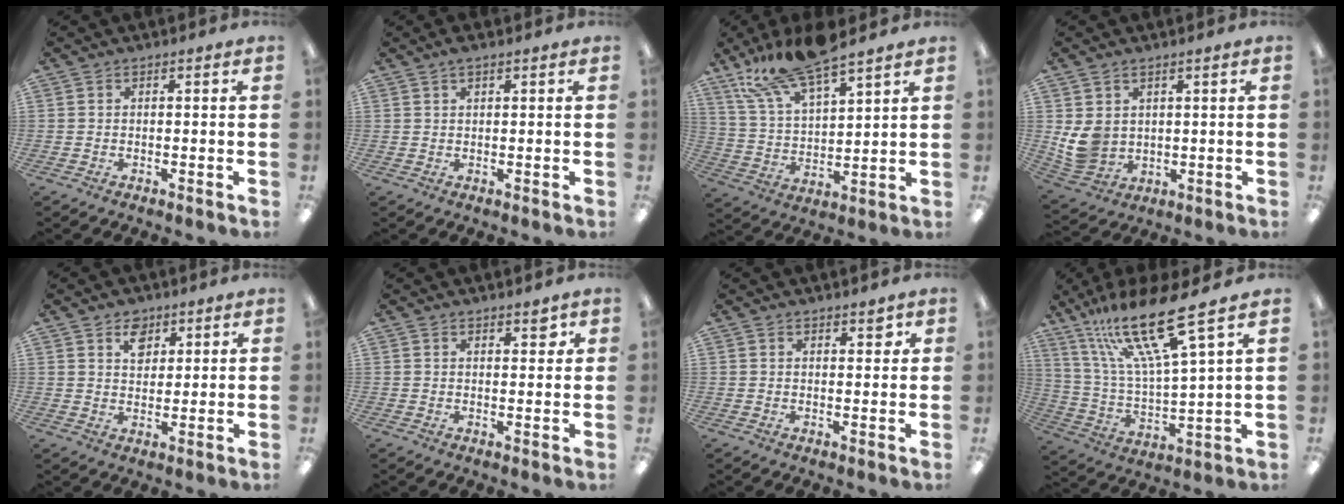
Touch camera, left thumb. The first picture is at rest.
{"total": 1.8, "force": [1.3, 0.6, 1.2], "torque": [-0.026, 0.003, 0.023]}
{"total": 16.0, "force": [12.9, 4.3, 8.5], "torque": [-0.173, -0.062, 0.227]}
{"total": 7.5, "force": [2.0, 6.0, 4.1], "torque": [-0.086, -0.004, 0.042]}
{"total": 5.7, "force": [3.5, 4.0, 1.9], "torque": [-0.012, -0.010, 0.058]}
{"total": 2.5, "force": [1.9, 1.0, 1.2], "torque": [-0.002, -0.008, 0.028]}
{"total": 2.2, "force": [1.7, 0.9, 1.0], "torque": [-0.006, -0.006, 0.027]}
{"total": 21.3, "force": [14.8, 3.9, 14.8], "torque": [-0.295, -0.085, 0.240]}